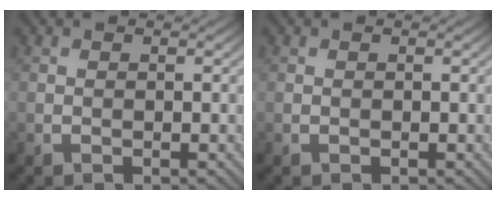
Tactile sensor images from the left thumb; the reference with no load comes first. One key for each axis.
{"total": 0.0}